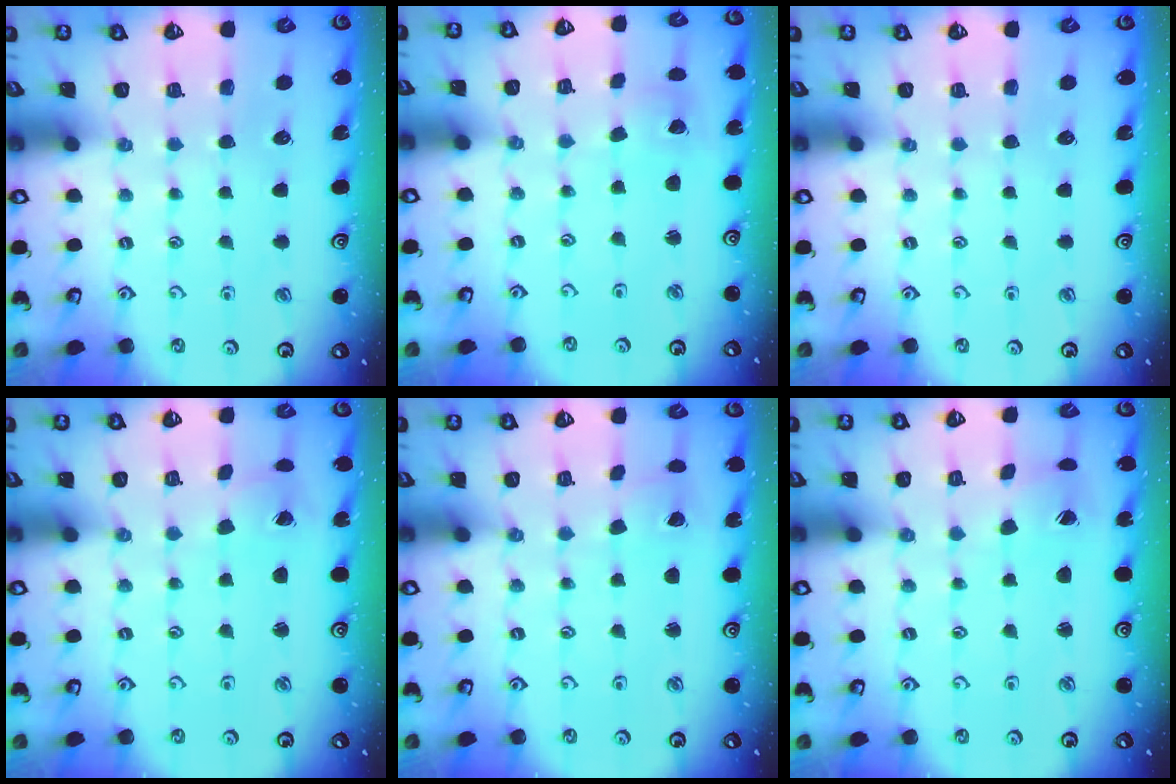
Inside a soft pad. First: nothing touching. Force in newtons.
{"total": 1.9, "press": 1.9, "slide": 0.2}
{"total": 0.0}
{"total": 1.2, "press": 1.2, "slide": 0.1}
{"total": 1.9, "press": 1.9, "slide": 0.0}
{"total": 2.2, "press": 2.2, "slide": 0.1}